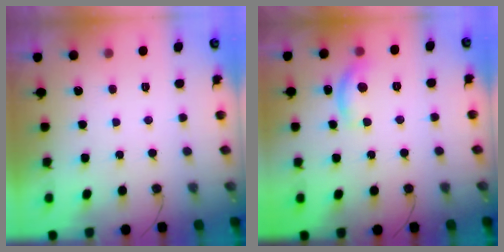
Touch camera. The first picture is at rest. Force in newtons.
{"total": 11.0, "press": 11.0, "slide": 0.7}